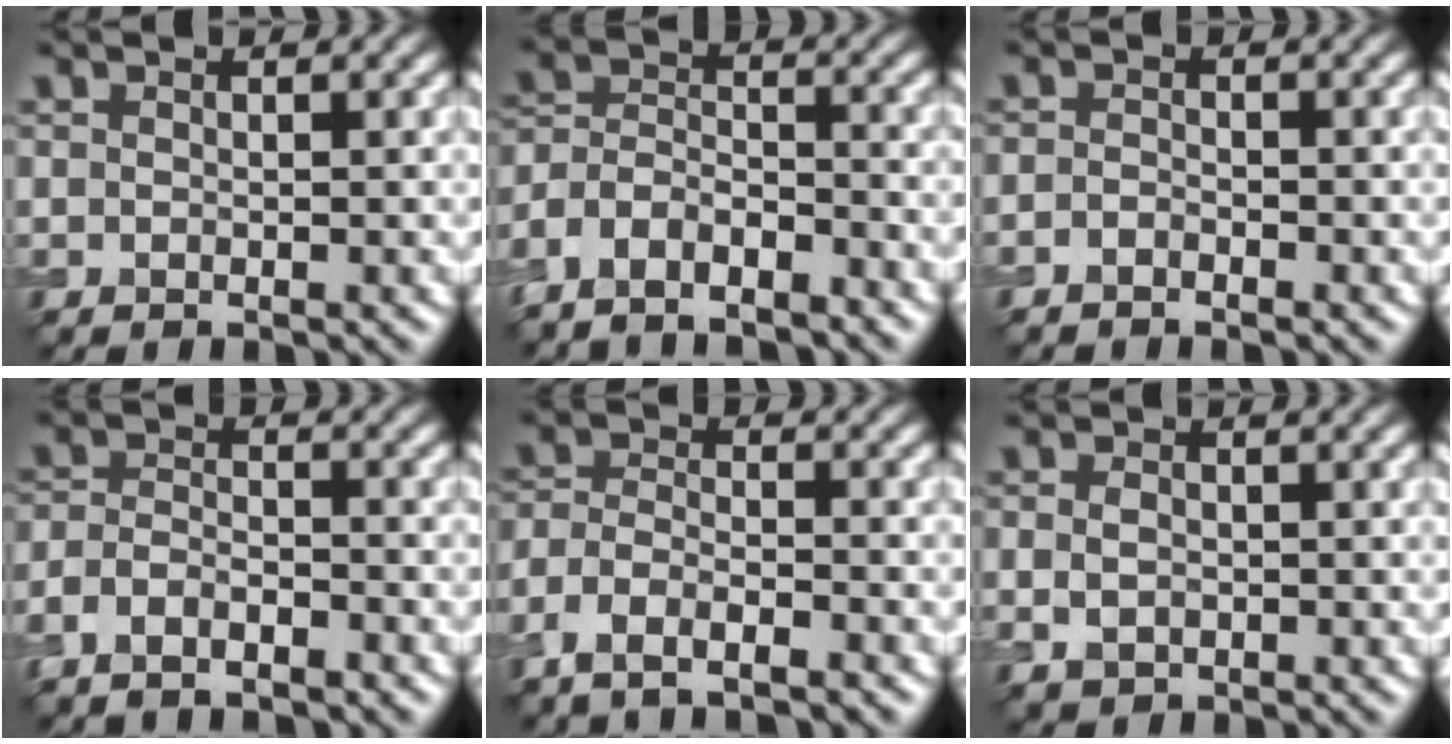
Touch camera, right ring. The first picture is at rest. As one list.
[{"total": 5.8, "force": [-4.8, 2.3, 2.3], "torque": [-0.041, -0.003, -0.098]}, {"total": 0.9, "force": [-0.8, 0.1, 0.0], "torque": [-0.003, -0.001, -0.022]}, {"total": 3.3, "force": [-2.7, 1.3, 1.5], "torque": [-0.025, -0.003, -0.057]}, {"total": 4.0, "force": [-3.4, 1.2, 1.9], "torque": [-0.030, -0.003, -0.070]}, {"total": 1.3, "force": [-0.2, 1.1, 0.7], "torque": [-0.013, -0.005, -0.004]}]